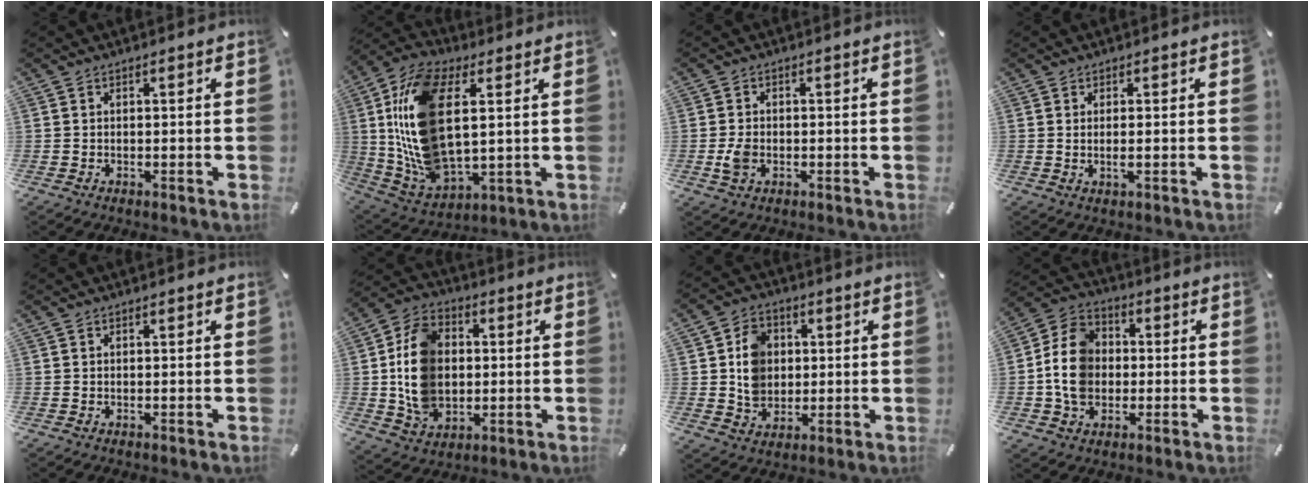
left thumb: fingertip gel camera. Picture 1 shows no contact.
{"total": 18.2, "force": [4.1, 10.3, 14.4], "torque": [-0.342, -0.012, 0.074]}
{"total": 3.8, "force": [-0.9, 2.8, 2.5], "torque": [-0.064, -0.002, -0.019]}
{"total": 1.7, "force": [0.0, 0.2, 1.7], "torque": [-0.032, -0.007, 0.000]}
{"total": 0.0}
{"total": 14.1, "force": [0.4, 11.5, 8.1], "torque": [-0.182, 0.019, 0.011]}
{"total": 9.0, "force": [0.9, 8.0, 4.0], "torque": [-0.065, 0.009, 0.018]}
{"total": 11.3, "force": [-1.0, 9.6, 5.8], "torque": [-0.133, 0.020, -0.017]}